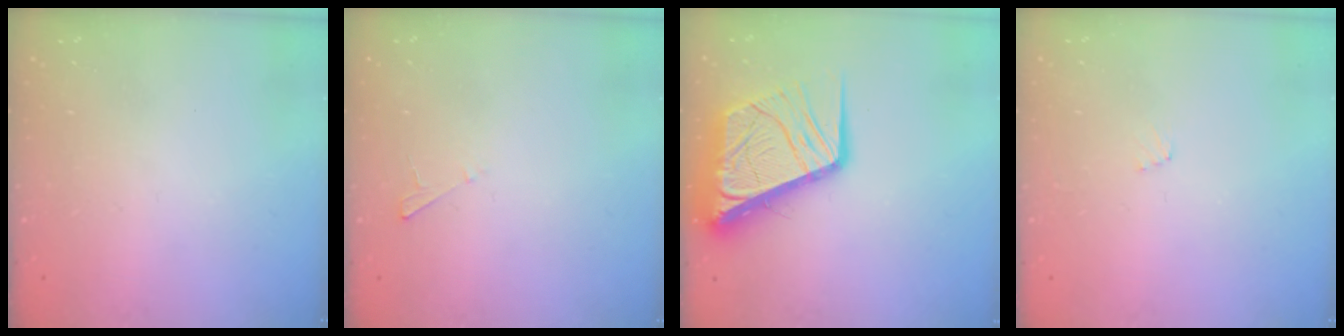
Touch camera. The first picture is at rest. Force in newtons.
{"total": 2.0, "press": 2.0, "slide": 0.2}
{"total": 15.8, "press": 15.7, "slide": 1.8}
{"total": 3.6, "press": 3.6, "slide": 0.3}